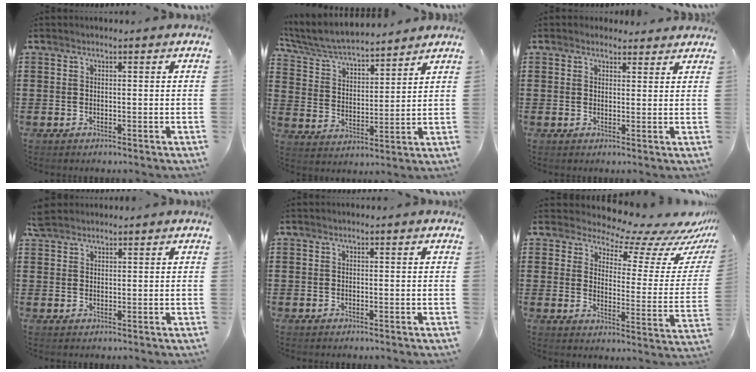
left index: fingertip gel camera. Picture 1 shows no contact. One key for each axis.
{"total": 6.2, "fx": 5.9, "fy": 0.7, "fz": 2.0, "tx": -0.065, "ty": -0.035, "tz": 0.100}
{"total": 2.1, "fx": 1.9, "fy": 1.0, "fz": 0.1, "tx": -0.001, "ty": 0.001, "tz": 0.035}
{"total": 2.3, "fx": 2.1, "fy": 0.8, "fz": 0.5, "tx": -0.014, "ty": 0.004, "tz": 0.042}
{"total": 0.0}
{"total": 6.8, "fx": 6.1, "fy": 1.9, "fz": 2.4, "tx": -0.048, "ty": -0.057, "tz": 0.097}